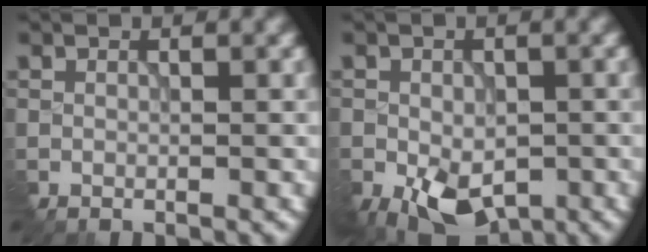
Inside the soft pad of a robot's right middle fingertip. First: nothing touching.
{"total": 6.6, "force": [-2.7, 4.3, 4.2], "torque": [-0.092, -0.032, -0.034]}